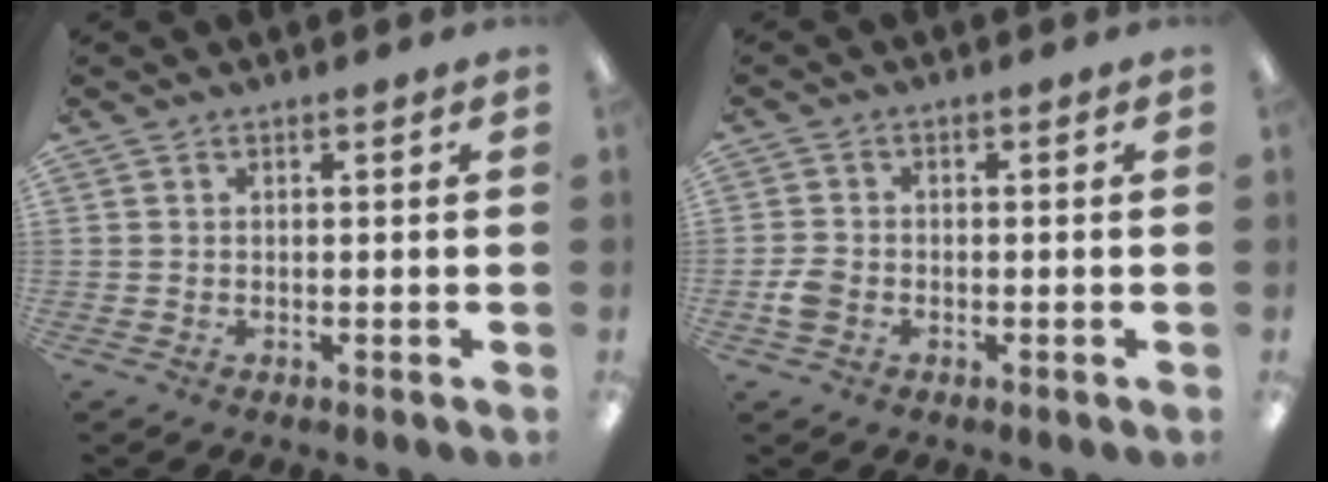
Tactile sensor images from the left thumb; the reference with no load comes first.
{"total": 3.3, "force": [-1.2, 2.4, 1.9], "torque": [-0.037, 0.006, -0.023]}